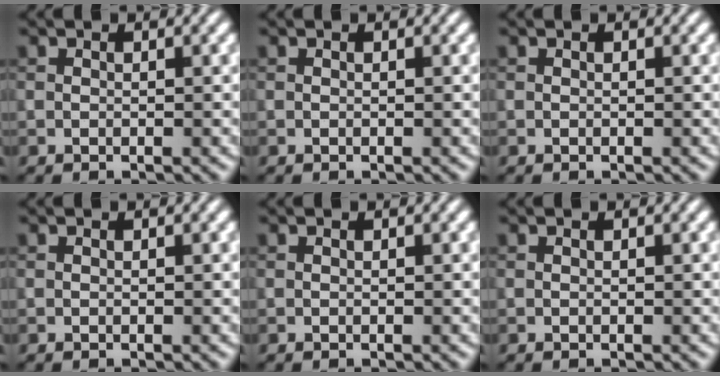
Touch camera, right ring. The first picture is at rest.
{"total": 0.0}
{"total": 0.0}
{"total": 0.0}
{"total": 0.0}
{"total": 0.0}